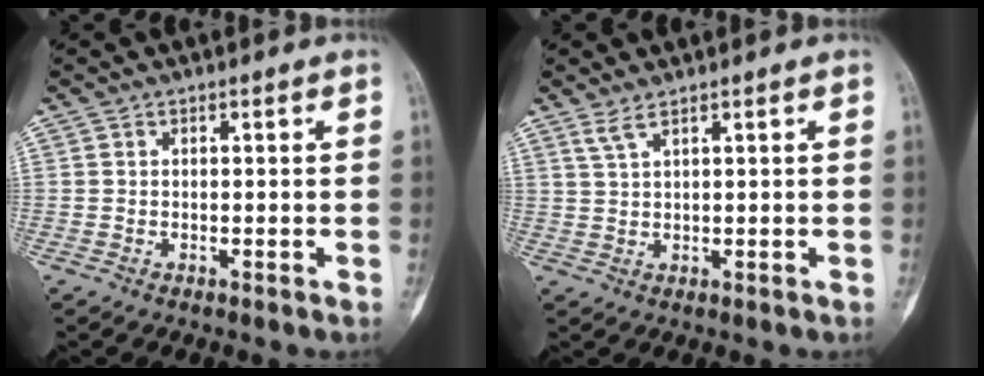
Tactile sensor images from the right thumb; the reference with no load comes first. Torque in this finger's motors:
{"motor_torque": [-0.24, 0.24, 0.36, 0.26, 0.02]}